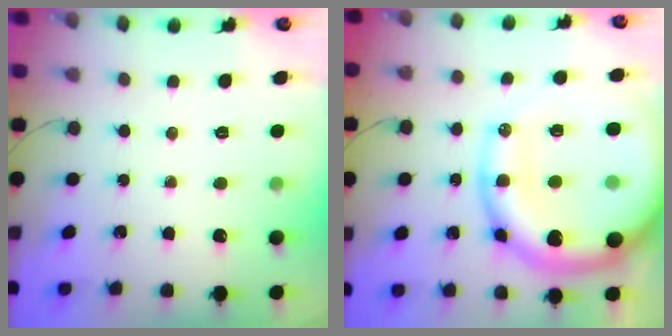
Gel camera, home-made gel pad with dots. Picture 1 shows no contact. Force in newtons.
{"total": 28.5, "press": 27.8, "slide": 6.0}